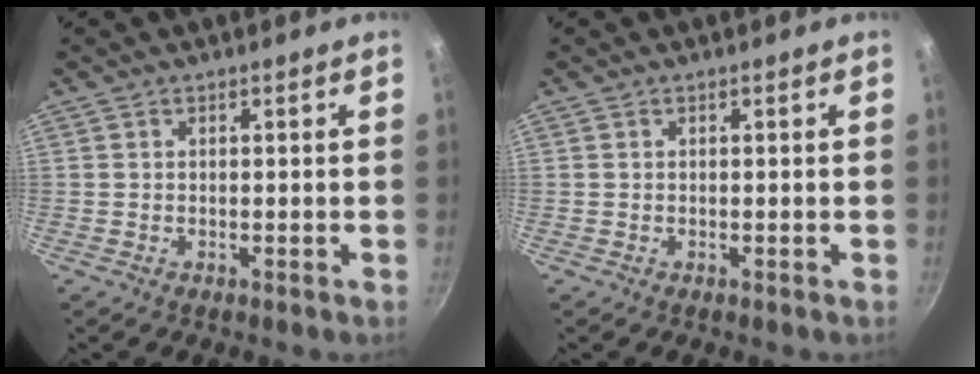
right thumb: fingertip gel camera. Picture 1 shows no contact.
{"total": 0.0}